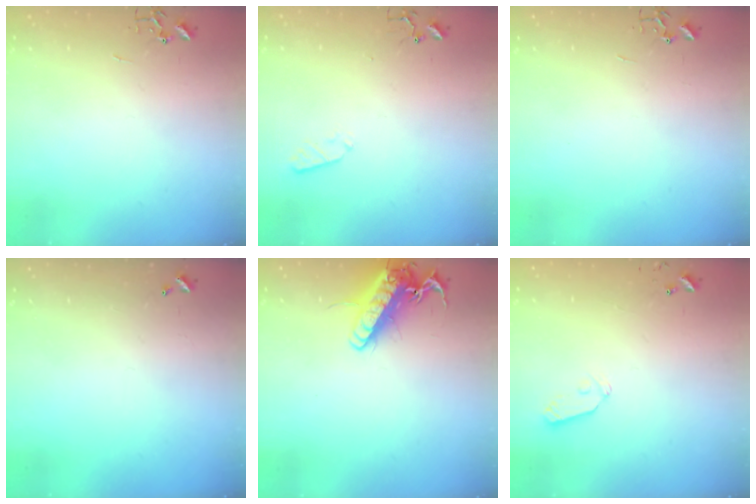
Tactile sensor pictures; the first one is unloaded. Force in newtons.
{"total": 3.2, "press": 3.1, "slide": 0.5}
{"total": 0.0}
{"total": 0.0}
{"total": 16.5, "press": 16.3, "slide": 2.7}
{"total": 5.3, "press": 5.3, "slide": 0.1}